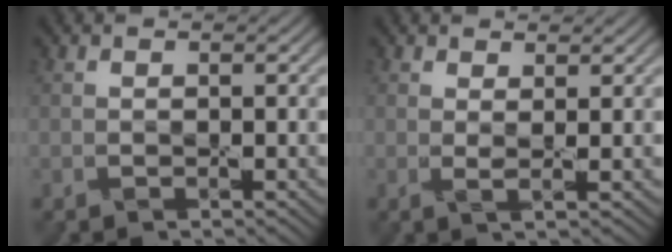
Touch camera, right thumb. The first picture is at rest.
{"total": 1.3, "force": [0.8, 0.2, 1.0], "torque": [-0.025, -0.002, 0.012]}